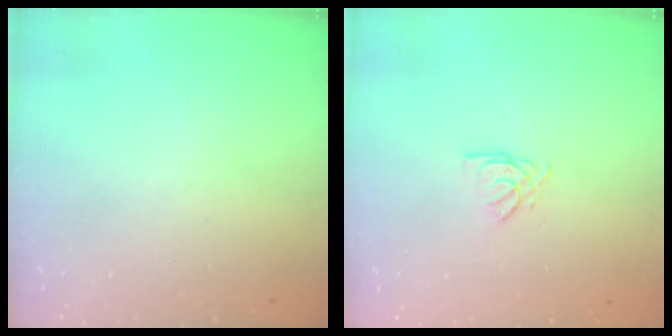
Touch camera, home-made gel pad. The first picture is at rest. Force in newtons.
{"total": 2.6, "press": 2.6, "slide": 0.1}